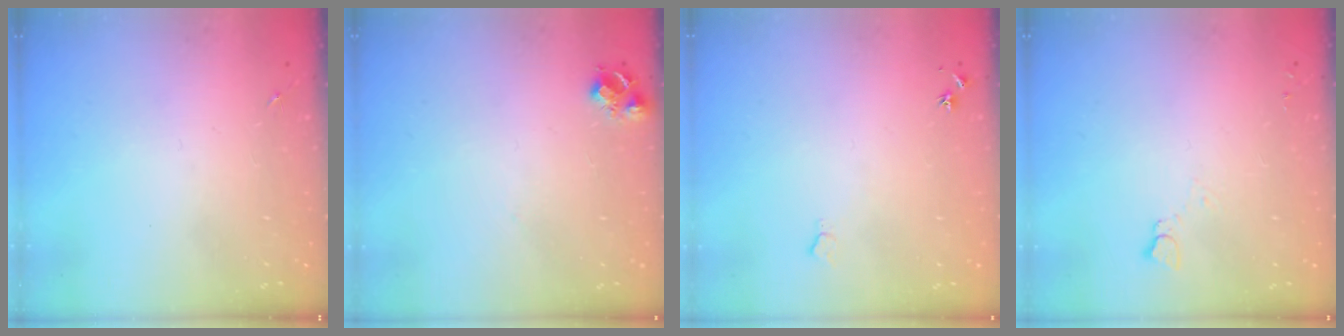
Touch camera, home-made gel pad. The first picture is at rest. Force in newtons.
{"total": 7.3, "press": 7.2, "slide": 0.8}
{"total": 5.6, "press": 5.5, "slide": 0.7}
{"total": 2.8, "press": 2.7, "slide": 0.3}